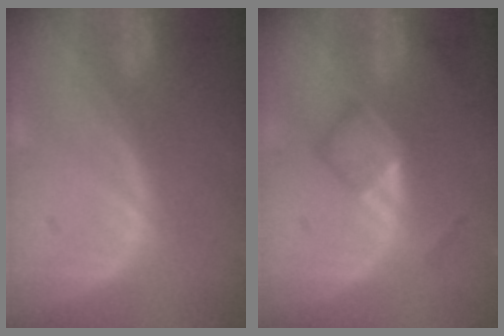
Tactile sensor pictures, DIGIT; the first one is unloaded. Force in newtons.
{"total": 5.0, "press": 4.6, "slide": 1.9}